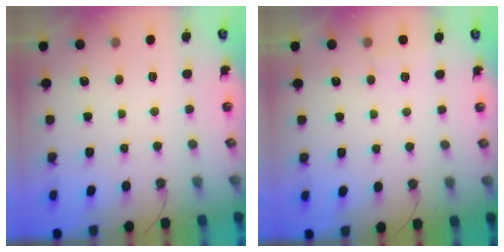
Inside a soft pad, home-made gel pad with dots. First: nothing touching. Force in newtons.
{"total": 2.6, "press": 2.4, "slide": 0.9}